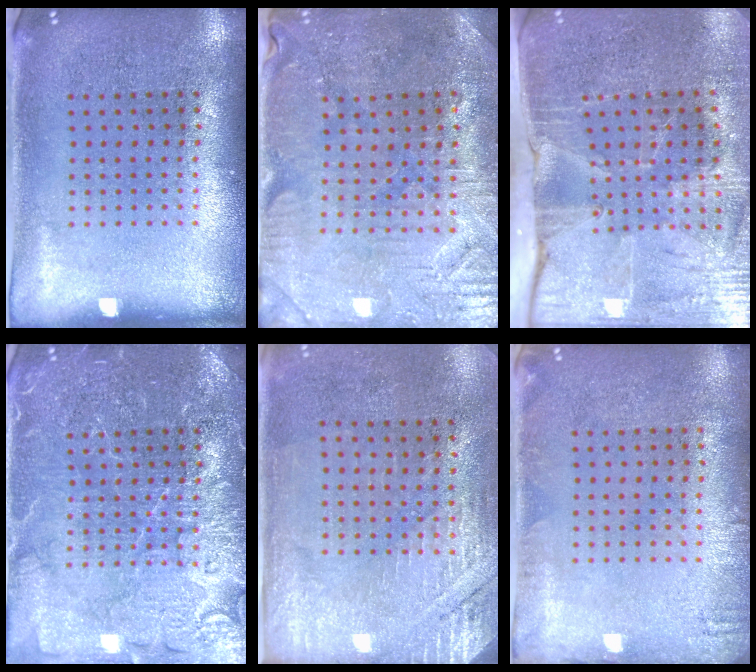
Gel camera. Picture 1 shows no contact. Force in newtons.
{"total": 1.2, "press": 1.1, "slide": 0.4}
{"total": 4.3, "press": 3.7, "slide": 2.2}
{"total": 4.1, "press": 4.1, "slide": 0.6}
{"total": 2.7, "press": 2.5, "slide": 1.1}
{"total": 1.1, "press": 1.1, "slide": 0.2}